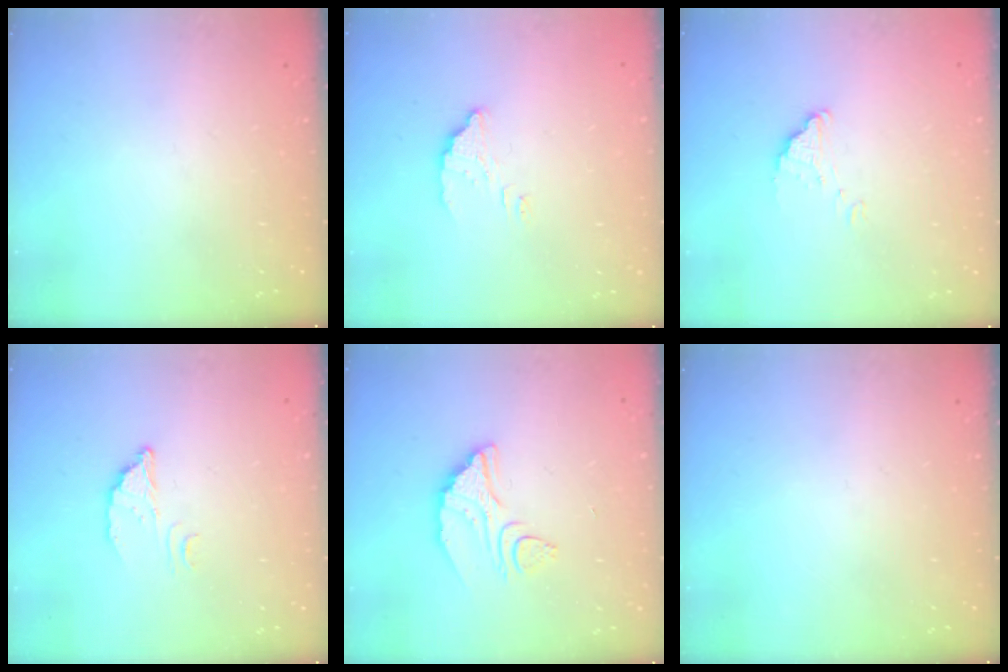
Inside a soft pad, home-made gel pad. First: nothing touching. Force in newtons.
{"total": 3.9, "press": 3.9, "slide": 0.2}
{"total": 1.5, "press": 1.5, "slide": 0.1}
{"total": 2.8, "press": 2.8, "slide": 0.2}
{"total": 8.9, "press": 8.9, "slide": 0.5}
{"total": 0.0}